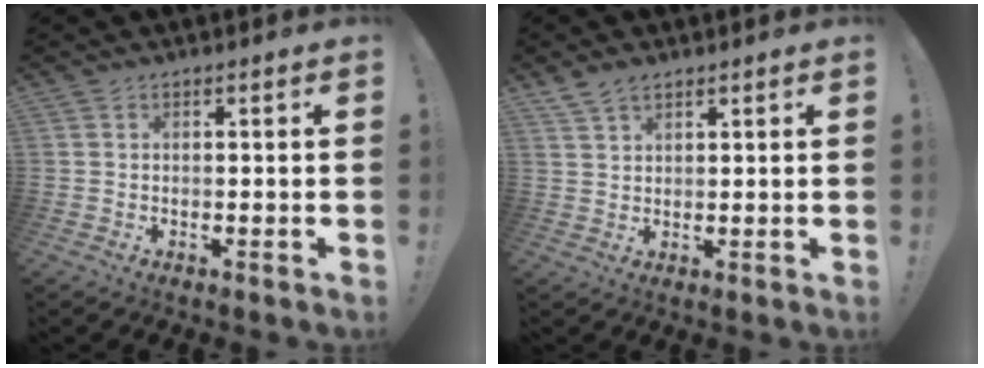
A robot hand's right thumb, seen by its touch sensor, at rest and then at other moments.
{"total": 4.1, "force": [3.2, 1.9, 1.8], "torque": [-0.031, -0.016, 0.060]}